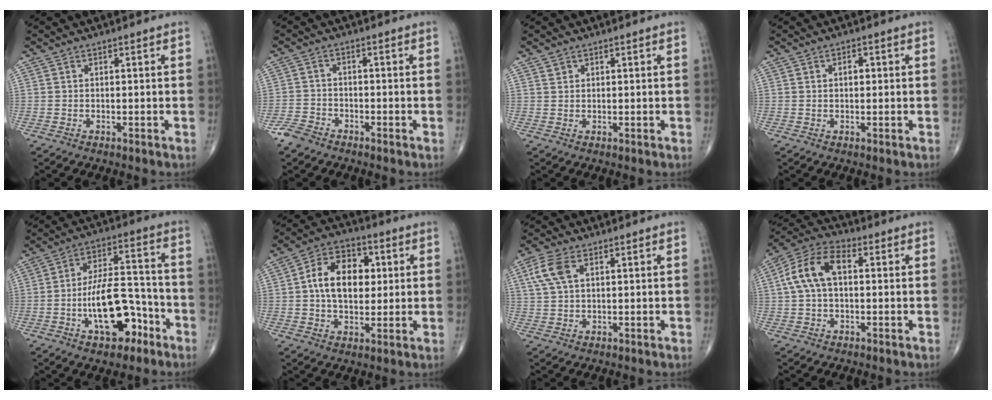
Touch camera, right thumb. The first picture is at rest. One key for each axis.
{"total": 3.6, "fx": -2.9, "fy": 1.8, "fz": 1.0, "tx": -0.021, "ty": 0.006, "tz": -0.061}
{"total": 0.9, "fx": 0.7, "fy": 0.6, "fz": 0.2, "tx": 0.006, "ty": -0.003, "tz": 0.010}
{"total": 1.7, "fx": 0.4, "fy": 1.0, "fz": 1.3, "tx": -0.017, "ty": 0.001, "tz": 0.004}
{"total": 14.3, "fx": -6.0, "fy": 6.9, "fz": 11.0, "tx": -0.159, "ty": 0.049, "tz": -0.097}
{"total": 12.8, "fx": 1.7, "fy": 8.4, "fz": 9.6, "tx": -0.137, "ty": 0.012, "tz": 0.021}
{"total": 5.7, "fx": 2.1, "fy": 2.8, "fz": 4.5, "tx": -0.114, "ty": 0.012, "tz": 0.046}
{"total": 10.2, "fx": 1.2, "fy": 5.9, "fz": 8.2, "tx": -0.165, "ty": 0.033, "tz": 0.015}